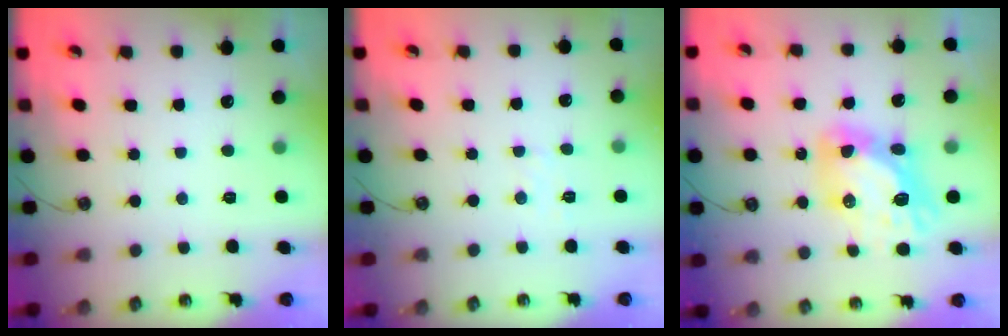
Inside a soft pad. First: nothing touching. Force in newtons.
{"total": 4.9, "press": 4.9, "slide": 0.6}
{"total": 13.9, "press": 13.8, "slide": 1.5}